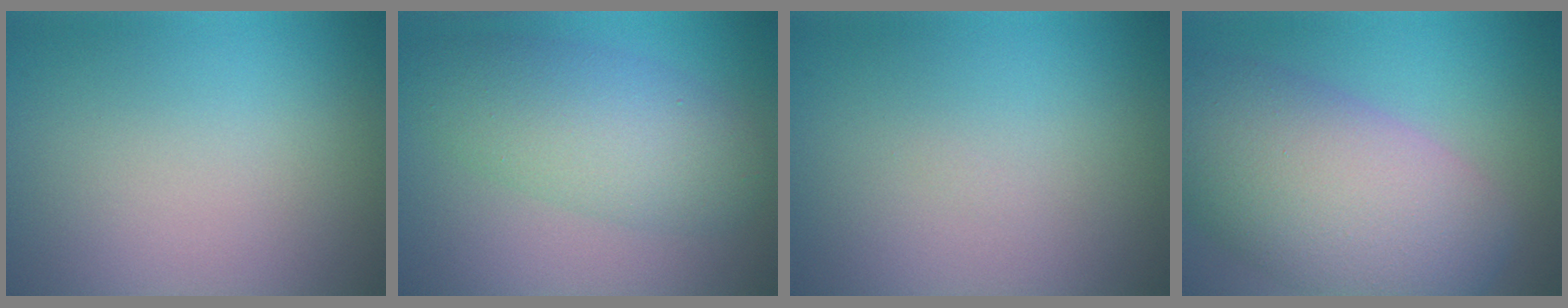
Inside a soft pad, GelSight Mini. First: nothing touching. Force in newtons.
{"total": 6.1, "press": 6.1, "slide": 0.0}
{"total": 0.0}
{"total": 11.4, "press": 11.4, "slide": 0.8}